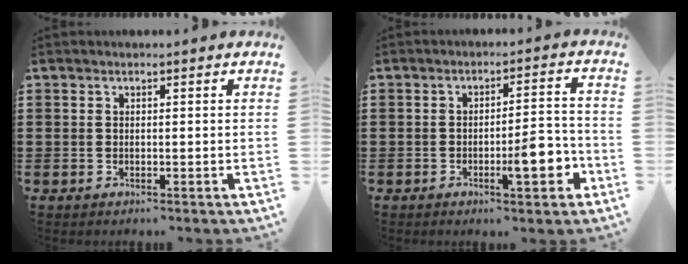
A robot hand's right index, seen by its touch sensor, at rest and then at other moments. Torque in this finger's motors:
{"motor_torque": [1.62, -0.18, 0.41, 0.20]}